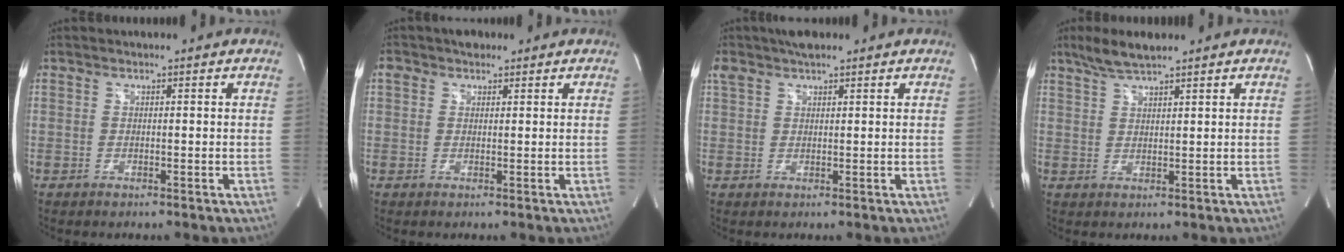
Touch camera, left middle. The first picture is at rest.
{"total": 2.7, "force": [1.8, 1.7, 1.1], "torque": [-0.025, 0.018, 0.029]}
{"total": 4.2, "force": [3.3, 1.1, 2.3], "torque": [-0.056, 0.024, 0.062]}
{"total": 4.9, "force": [3.9, 0.5, 2.8], "torque": [-0.067, 0.012, 0.078]}